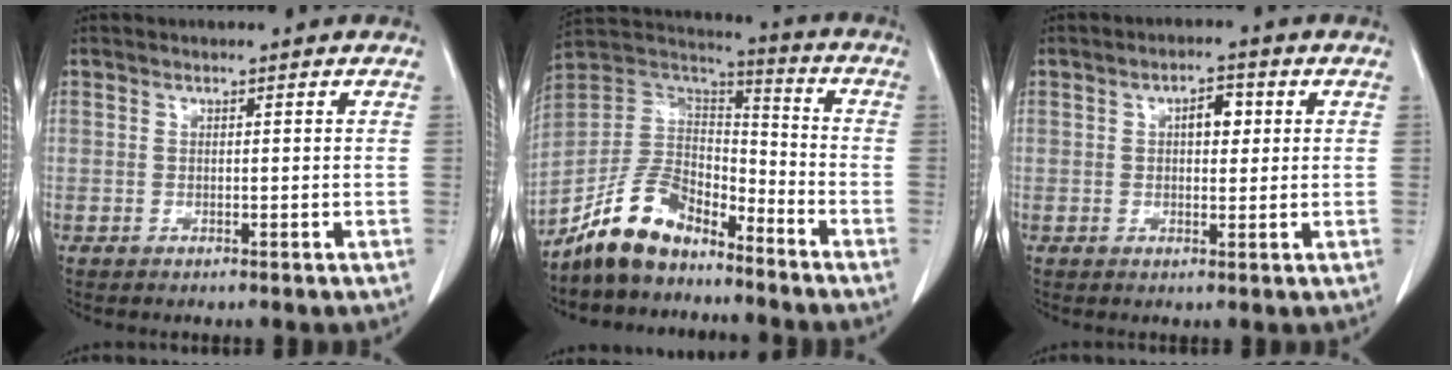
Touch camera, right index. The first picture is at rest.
{"total": 12.4, "force": [-9.8, 5.3, 5.4], "torque": [-0.112, 0.032, -0.188]}
{"total": 3.5, "force": [0.9, 1.6, 3.0], "torque": [-0.047, 0.009, 0.013]}